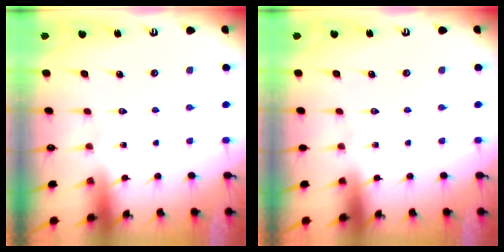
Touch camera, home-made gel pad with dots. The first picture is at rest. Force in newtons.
{"total": 0.0}